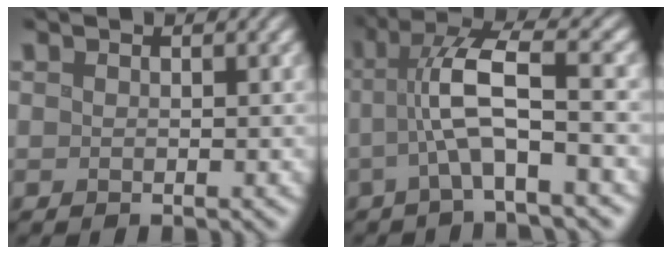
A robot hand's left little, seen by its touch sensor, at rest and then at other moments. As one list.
[{"total": 6.1, "force": [-0.9, 1.1, 5.9], "torque": [-0.114, 0.020, -0.024]}]